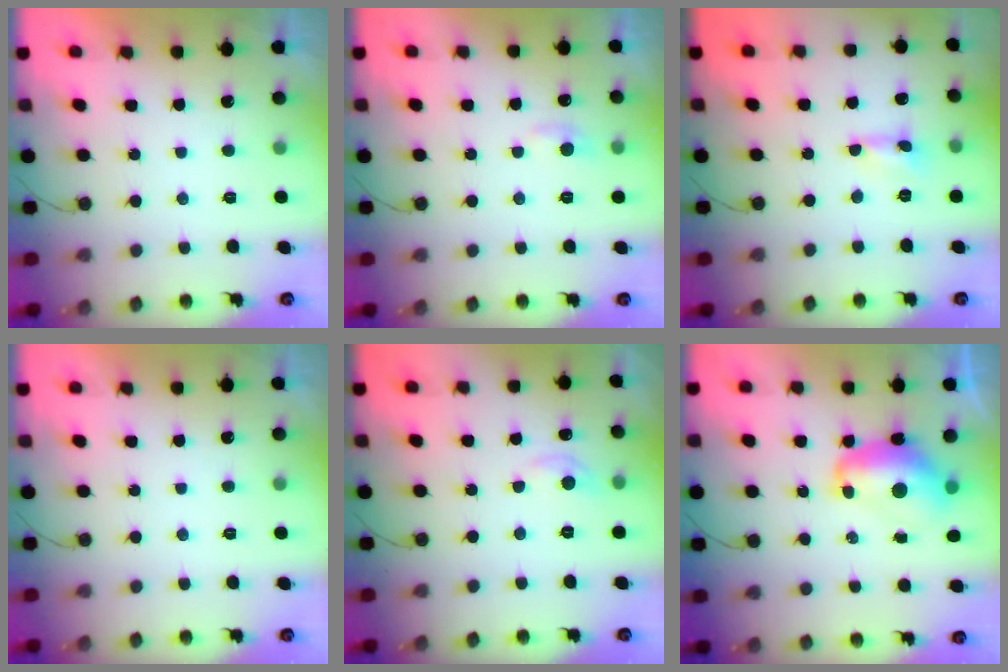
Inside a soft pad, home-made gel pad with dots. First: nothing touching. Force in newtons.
{"total": 4.8, "press": 4.7, "slide": 0.6}
{"total": 0.0}
{"total": 0.0}
{"total": 5.5, "press": 5.5, "slide": 0.8}
{"total": 10.5, "press": 10.5, "slide": 0.9}